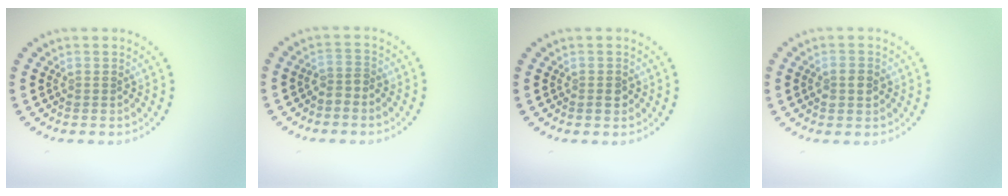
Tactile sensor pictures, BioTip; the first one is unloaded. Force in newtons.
{"total": 1.5, "press": 1.2, "slide": 0.9}
{"total": 1.2, "press": 1.1, "slide": 0.4}
{"total": 1.4, "press": 1.4, "slide": 0.4}